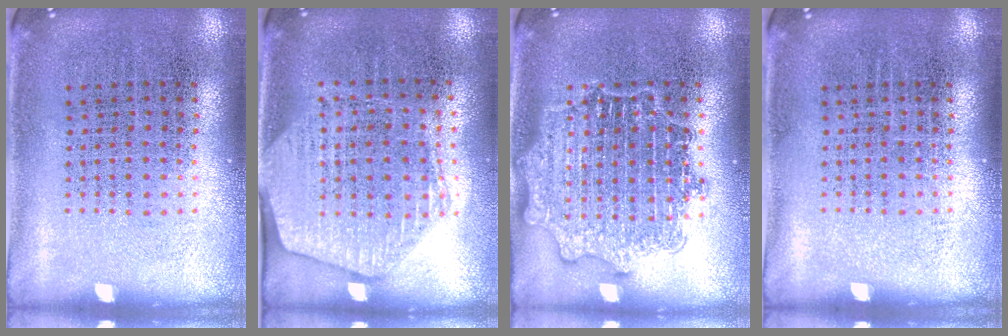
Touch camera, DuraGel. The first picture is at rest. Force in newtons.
{"total": 1.8, "press": 1.6, "slide": 0.7}
{"total": 3.1, "press": 3.0, "slide": 0.5}
{"total": 0.0}